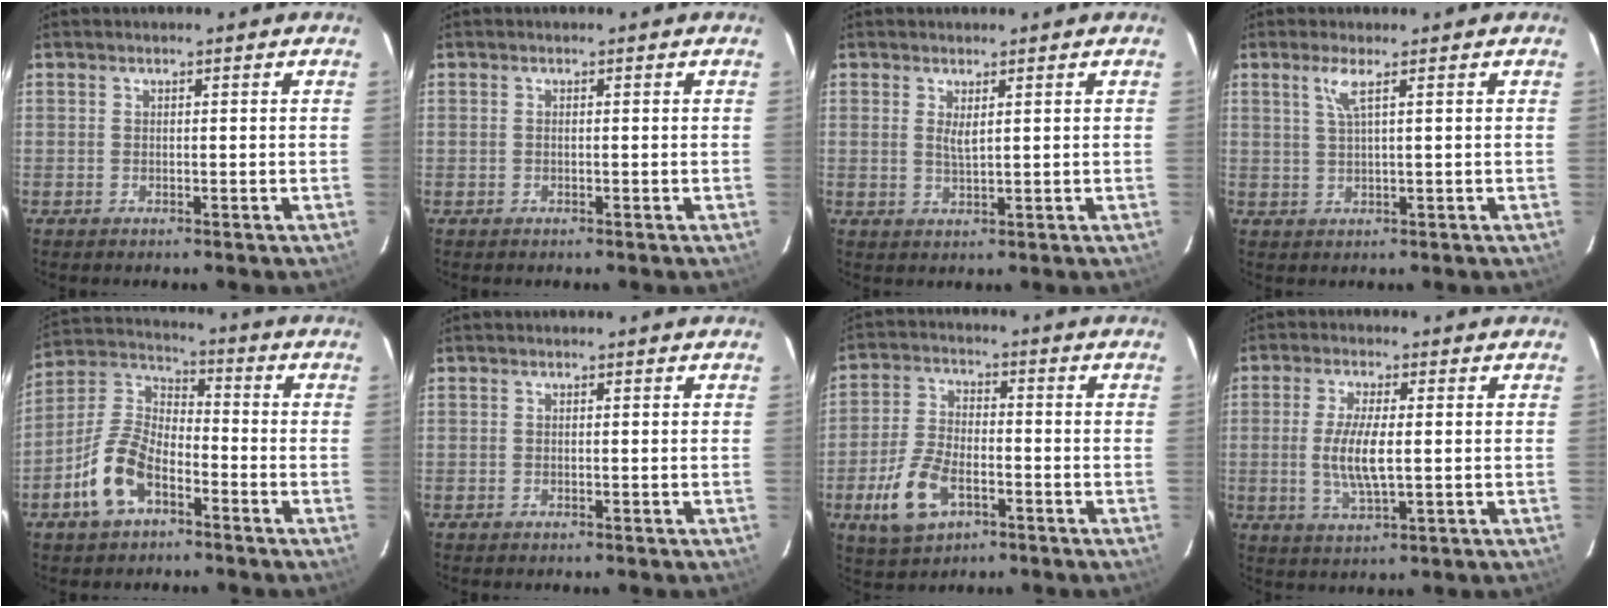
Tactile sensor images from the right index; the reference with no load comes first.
{"total": 0.0}
{"total": 2.1, "force": [1.0, 0.5, 1.8], "torque": [-0.035, -0.004, 0.017]}
{"total": 2.8, "force": [1.5, -0.3, 2.4], "torque": [-0.050, -0.002, 0.033]}
{"total": 11.4, "force": [-6.0, 6.1, 7.5], "torque": [-0.163, 0.019, -0.114]}
{"total": 0.0}
{"total": 10.4, "force": [-4.6, 5.7, 7.4], "torque": [-0.171, -0.003, -0.081]}
{"total": 7.2, "force": [-0.2, 1.9, 6.9], "torque": [-0.138, -0.009, -0.002]}